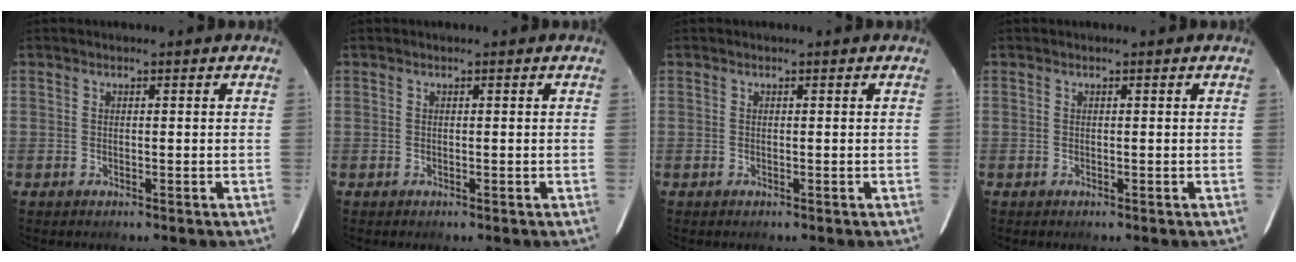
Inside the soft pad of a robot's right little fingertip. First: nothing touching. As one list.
[{"total": 0.0}, {"total": 0.0}, {"total": 0.0}]